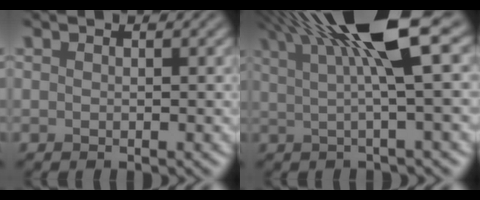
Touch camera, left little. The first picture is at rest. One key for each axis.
{"total": 8.6, "fx": 3.3, "fy": 1.3, "fz": 7.8, "tx": -0.109, "ty": 0.014, "tz": 0.067}